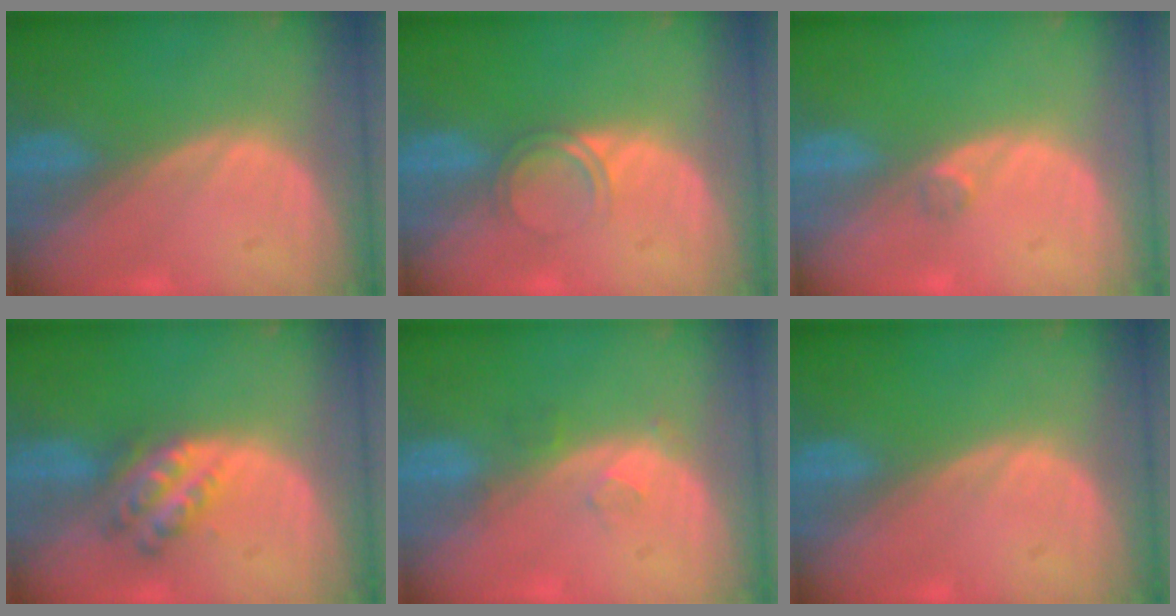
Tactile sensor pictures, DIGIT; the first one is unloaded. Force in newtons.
{"total": 2.4, "press": 2.4, "slide": 0.2}
{"total": 1.2, "press": 1.0, "slide": 0.7}
{"total": 5.7, "press": 5.0, "slide": 2.6}
{"total": 2.3, "press": 2.0, "slide": 1.1}
{"total": 0.0}